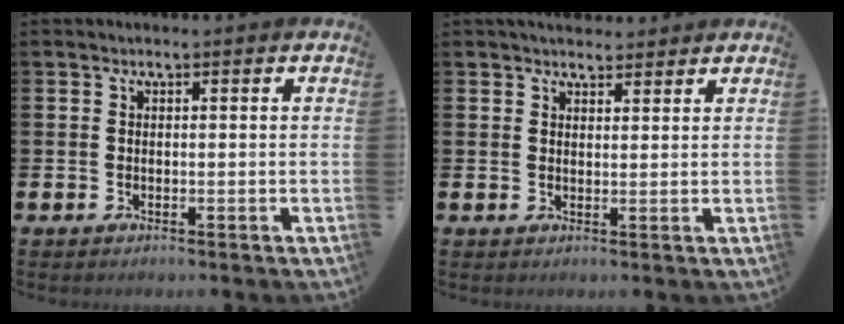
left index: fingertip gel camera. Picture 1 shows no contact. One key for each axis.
{"total": 3.2, "fx": 3.0, "fy": 1.0, "fz": 0.2, "tx": 0.000, "ty": -0.013, "tz": 0.053}